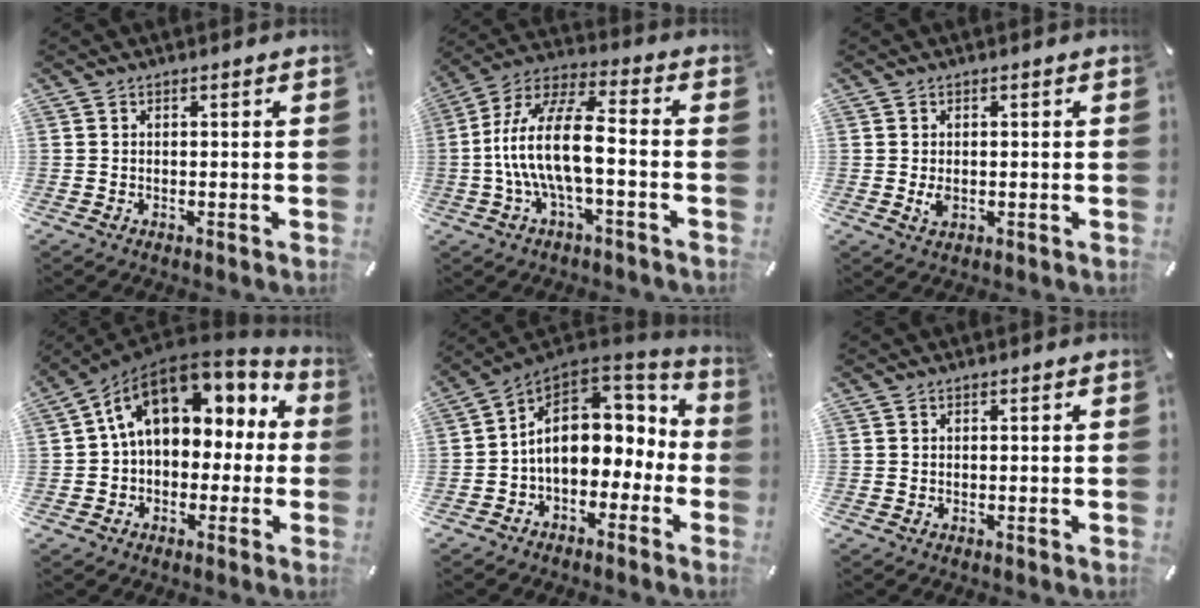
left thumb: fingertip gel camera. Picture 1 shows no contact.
{"total": 15.8, "force": [-2.7, 6.0, 14.4], "torque": [-0.292, 0.001, -0.049]}
{"total": 2.2, "force": [-0.2, 1.4, 1.6], "torque": [-0.037, -0.008, -0.009]}
{"total": 15.0, "force": [5.2, 10.3, 9.5], "torque": [-0.167, -0.021, 0.091]}
{"total": 15.6, "force": [1.6, 10.8, 11.1], "torque": [-0.184, -0.015, 0.031]}
{"total": 0.0}